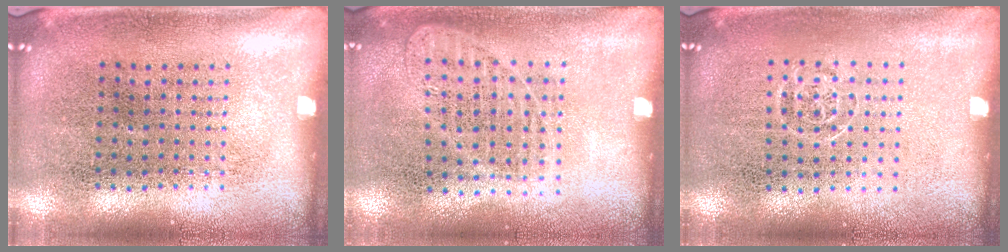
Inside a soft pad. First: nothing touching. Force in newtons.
{"total": 1.0, "press": 0.9, "slide": 0.3}
{"total": 0.6, "press": 0.5, "slide": 0.3}